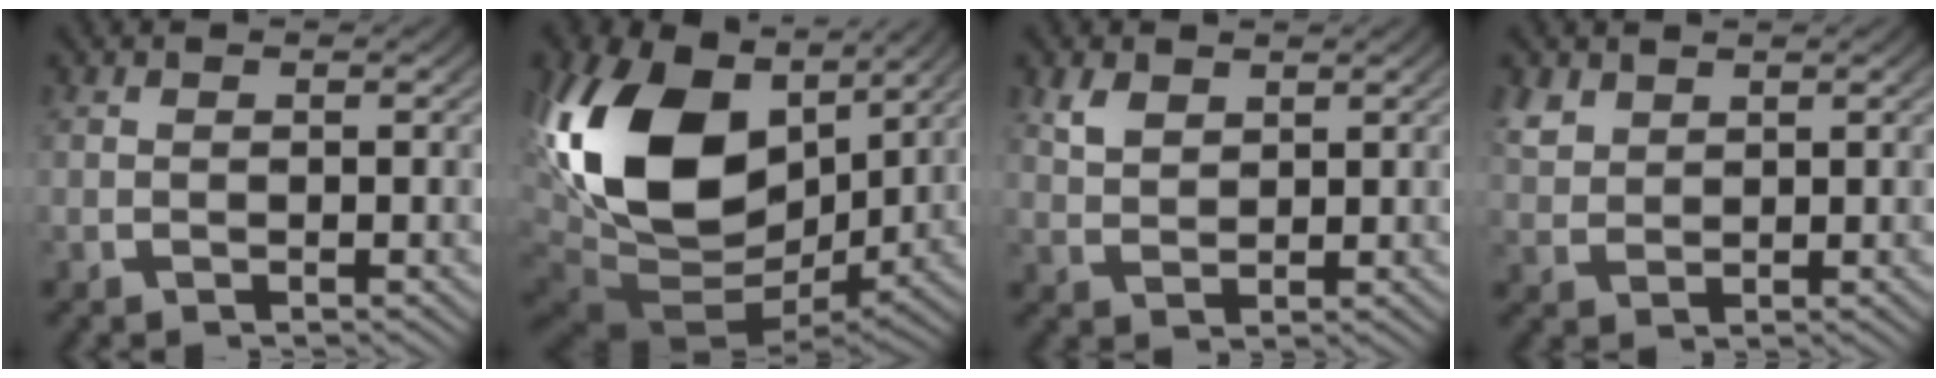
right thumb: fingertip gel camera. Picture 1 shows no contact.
{"total": 19.8, "force": [0.8, 13.0, 15.0], "torque": [-0.352, -0.068, 0.044]}
{"total": 2.6, "force": [1.6, 1.5, 1.4], "torque": [-0.023, -0.001, 0.037]}
{"total": 2.7, "force": [1.5, 1.8, 1.3], "torque": [-0.029, 0.001, 0.036]}